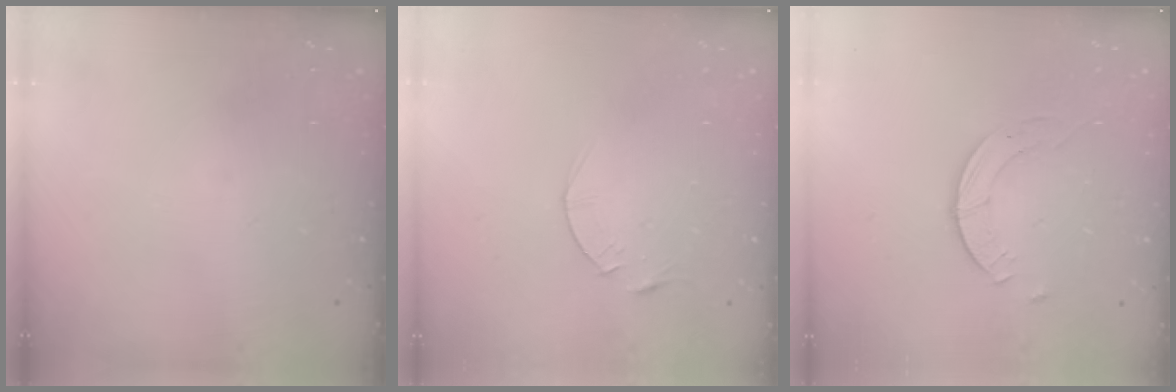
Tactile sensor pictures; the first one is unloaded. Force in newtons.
{"total": 3.1, "press": 3.1, "slide": 0.4}
{"total": 2.3, "press": 2.3, "slide": 0.3}